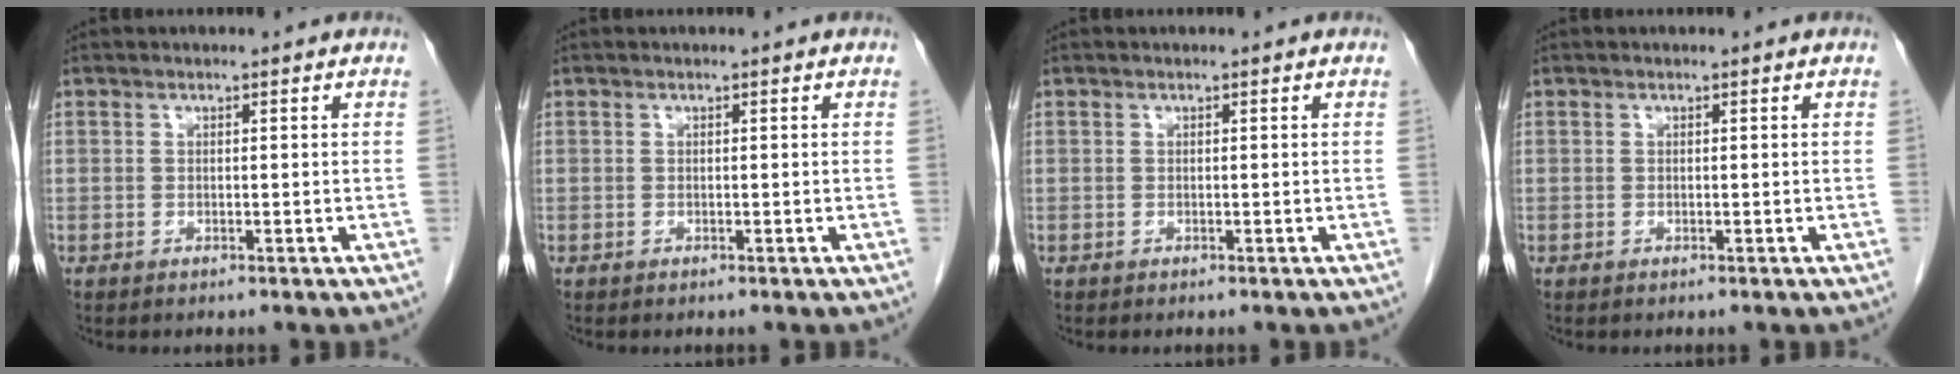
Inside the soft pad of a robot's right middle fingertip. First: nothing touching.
{"total": 0.0}
{"total": 0.0}
{"total": 0.0}